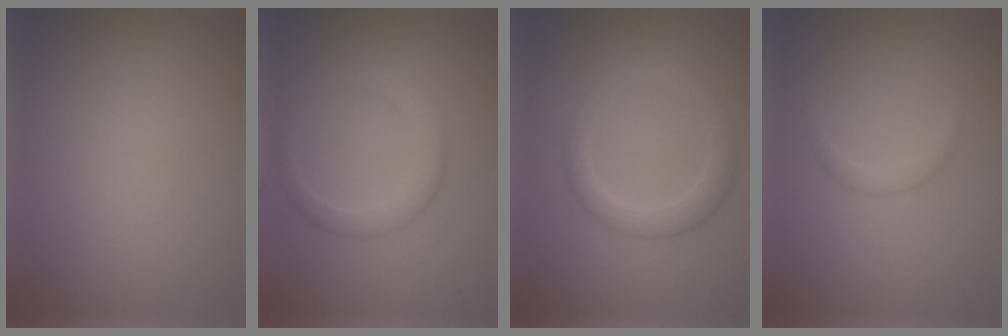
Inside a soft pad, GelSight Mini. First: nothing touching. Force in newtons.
{"total": 2.5, "press": 2.5, "slide": 0.2}
{"total": 3.0, "press": 3.0, "slide": 0.2}
{"total": 1.2, "press": 1.1, "slide": 0.1}